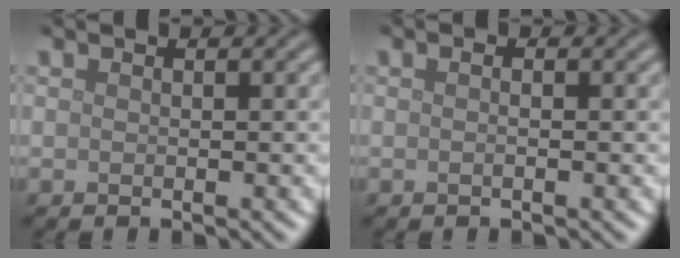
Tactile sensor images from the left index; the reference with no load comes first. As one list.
[{"total": 0.8, "force": [0.1, 0.2, 0.8], "torque": [-0.009, -0.010, -0.002]}]